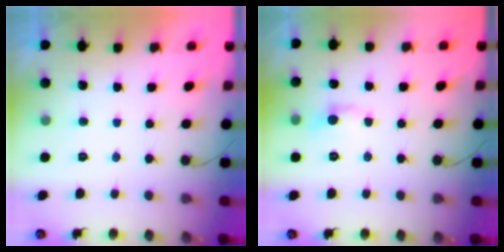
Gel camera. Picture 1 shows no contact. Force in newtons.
{"total": 5.6, "press": 5.6, "slide": 0.6}